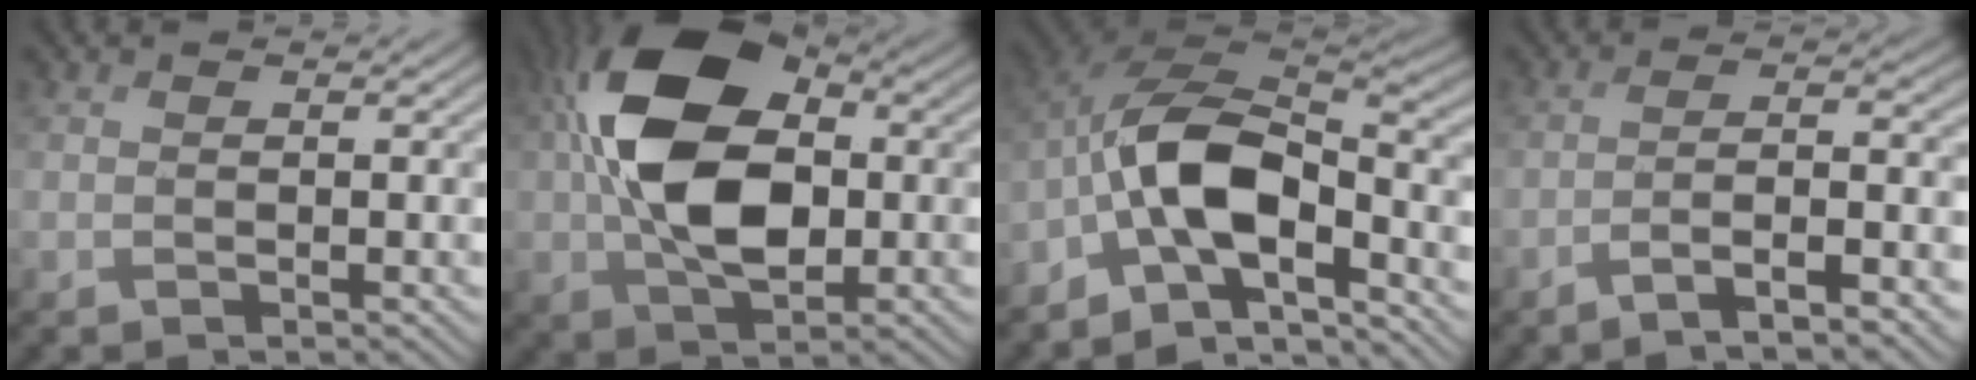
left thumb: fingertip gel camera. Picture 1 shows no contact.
{"total": 14.6, "force": [0.9, 9.0, 11.5], "torque": [-0.221, 0.017, 0.008]}
{"total": 12.1, "force": [-5.4, 5.2, 9.4], "torque": [-0.174, 0.003, -0.119]}
{"total": 6.6, "force": [-4.3, 0.9, 4.9], "torque": [-0.071, 0.017, -0.081]}